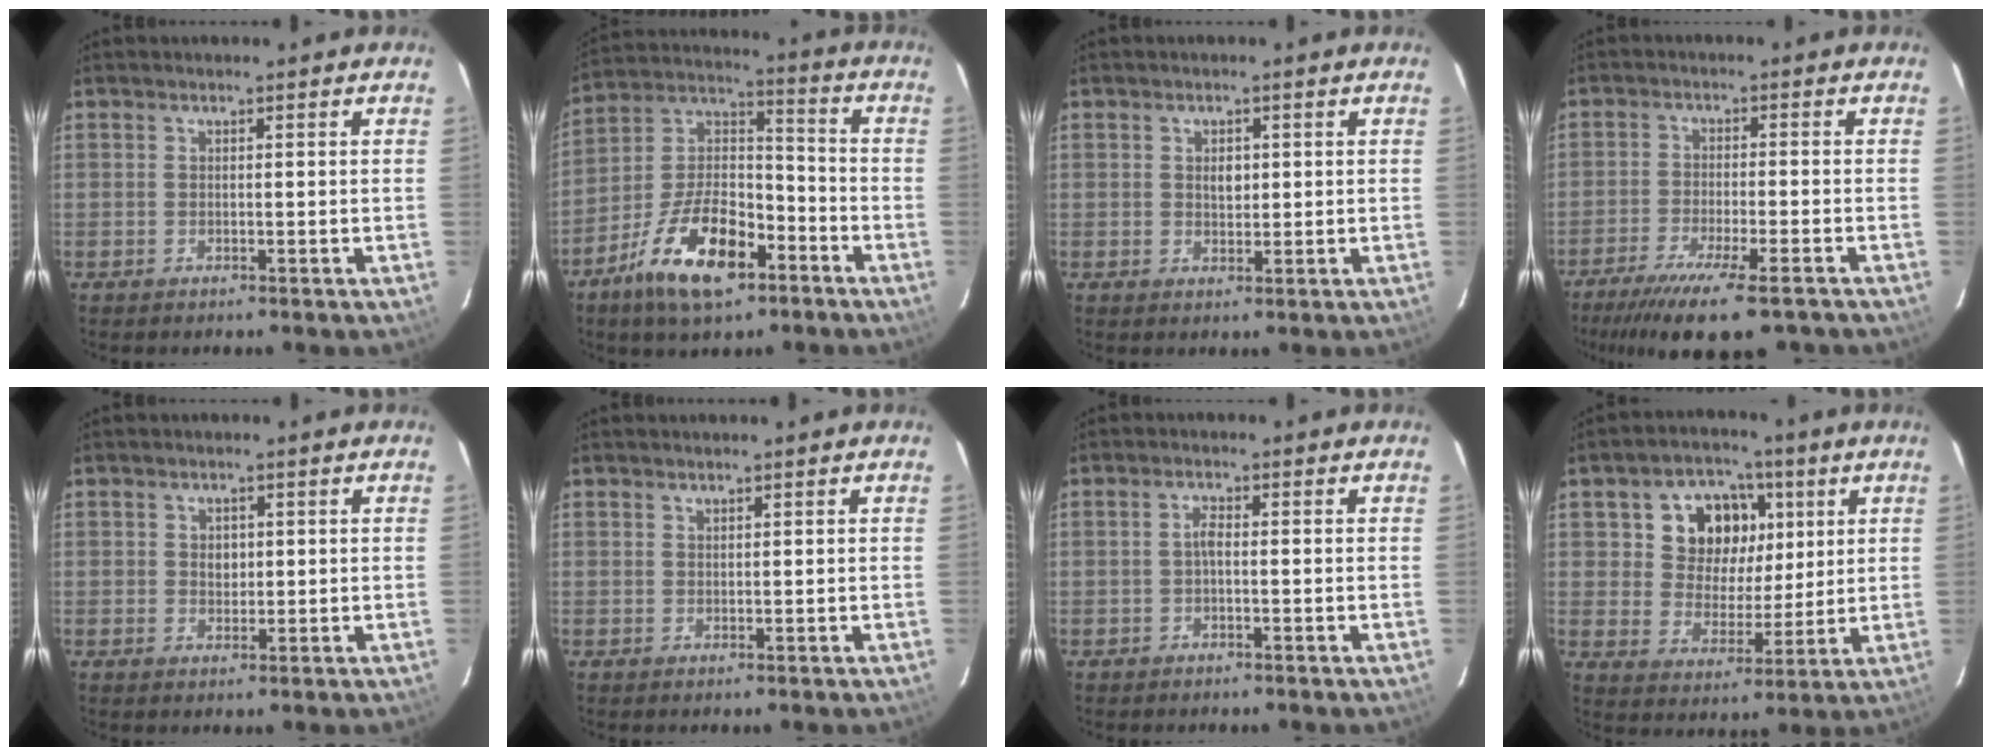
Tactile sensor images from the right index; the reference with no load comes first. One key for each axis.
{"total": 17.4, "fx": -9.6, "fy": 7.8, "fz": 12.2, "tx": -0.246, "ty": 0.007, "tz": -0.167}
{"total": 2.4, "fx": 0.4, "fy": 1.6, "fz": 1.7, "tx": -0.025, "ty": 0.003, "tz": 0.007}
{"total": 13.6, "fx": -10.4, "fy": 2.2, "fz": 8.6, "tx": -0.177, "ty": -0.046, "tz": -0.171}
{"total": 2.2, "fx": 0.3, "fy": 1.9, "fz": 1.1, "tx": -0.015, "ty": 0.003, "tz": 0.005}
{"total": 0.5, "fx": 0.5, "fy": 0.2, "fz": 0.1, "tx": 0.000, "ty": 0.001, "tz": 0.010}
{"total": 1.5, "fx": -0.3, "fy": 0.5, "fz": 1.4, "tx": -0.028, "ty": 0.007, "tz": -0.008}
{"total": 11.9, "fx": 4.1, "fy": 9.6, "fz": 5.7, "tx": -0.118, "ty": 0.020, "tz": 0.073}